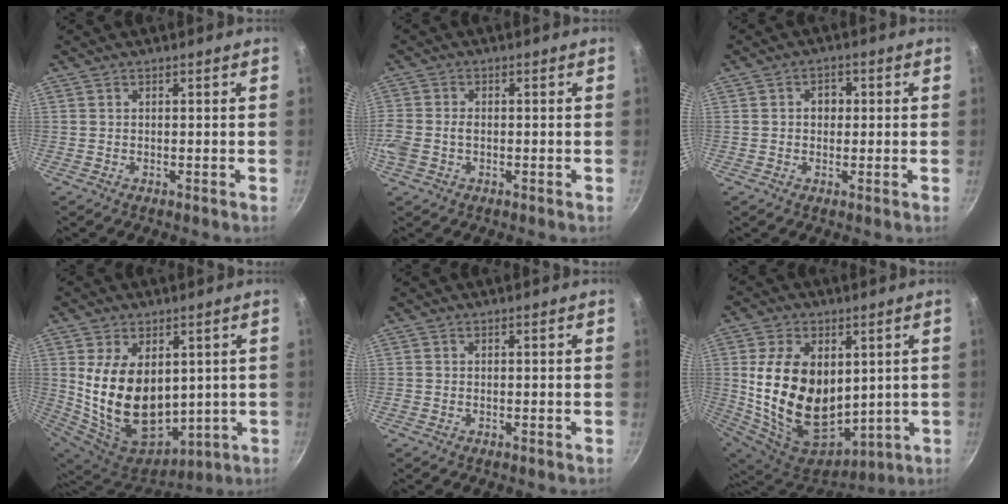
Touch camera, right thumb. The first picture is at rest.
{"total": 5.8, "force": [-1.3, 4.0, 4.0], "torque": [-0.097, 0.007, -0.033]}
{"total": 3.1, "force": [0.2, 2.6, 1.7], "torque": [-0.006, 0.005, 0.000]}
{"total": 20.1, "force": [2.7, 13.4, 14.8], "torque": [-0.251, -0.035, 0.078]}
{"total": 0.0}
{"total": 22.4, "force": [3.0, 15.0, 16.4], "torque": [-0.286, -0.030, 0.079]}